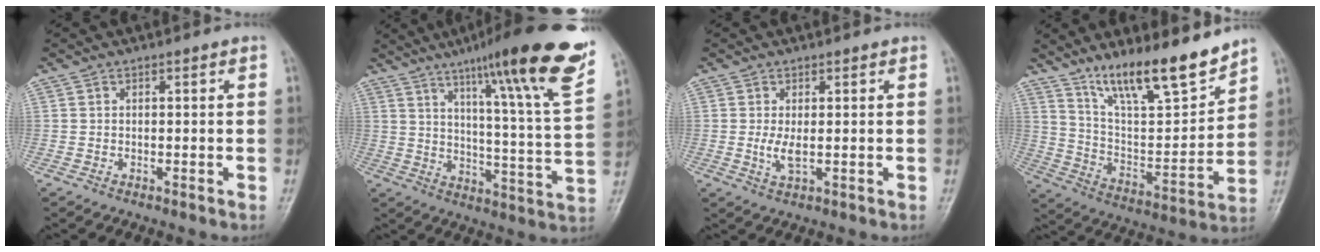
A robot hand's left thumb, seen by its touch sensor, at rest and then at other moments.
{"total": 23.4, "force": [14.7, 1.7, 18.1], "torque": [-0.242, -0.052, 0.209]}
{"total": 2.9, "force": [0.2, 1.1, 2.7], "torque": [-0.057, -0.009, 0.009]}
{"total": 16.7, "force": [13.0, 3.5, 9.9], "torque": [-0.134, -0.082, 0.235]}